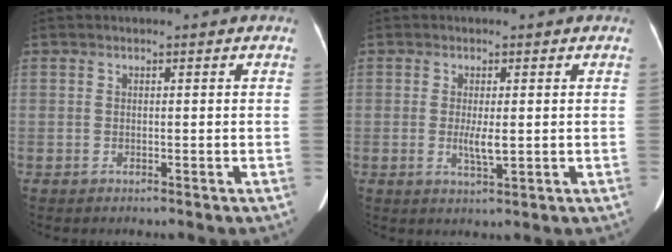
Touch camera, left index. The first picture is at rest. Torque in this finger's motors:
{"motor_torque": [0.50, -0.07, 0.22, 0.05]}